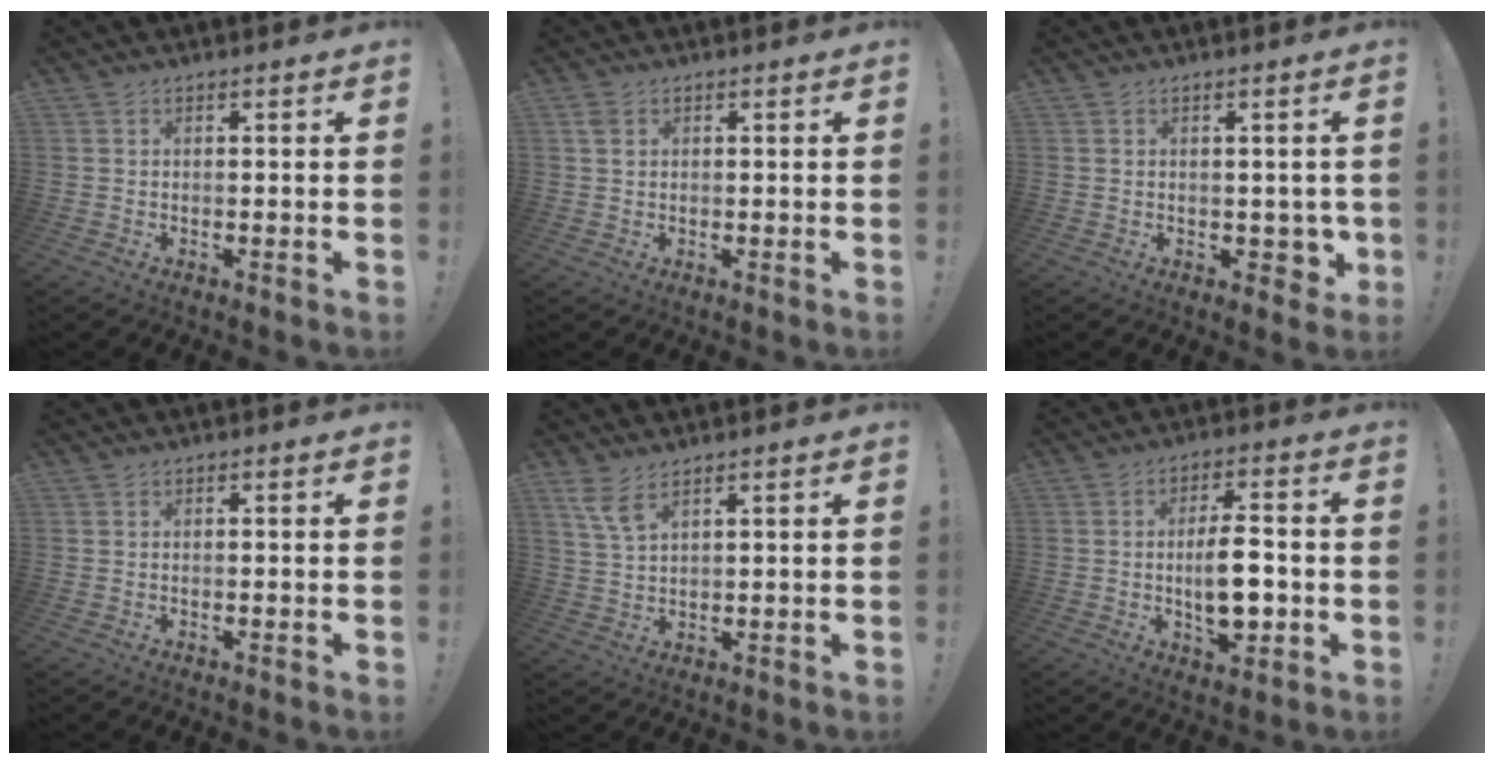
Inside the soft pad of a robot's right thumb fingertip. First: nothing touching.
{"total": 2.1, "force": [0.9, 1.5, 1.1], "torque": [-0.016, 0.003, 0.016]}
{"total": 4.5, "force": [-0.1, 3.9, 2.2], "torque": [-0.012, 0.002, 0.003]}
{"total": 0.0}
{"total": 5.5, "force": [3.6, 1.6, 3.8], "torque": [-0.078, -0.013, 0.068]}
{"total": 11.6, "force": [-1.9, 4.7, 10.4], "torque": [-0.177, 0.001, -0.036]}